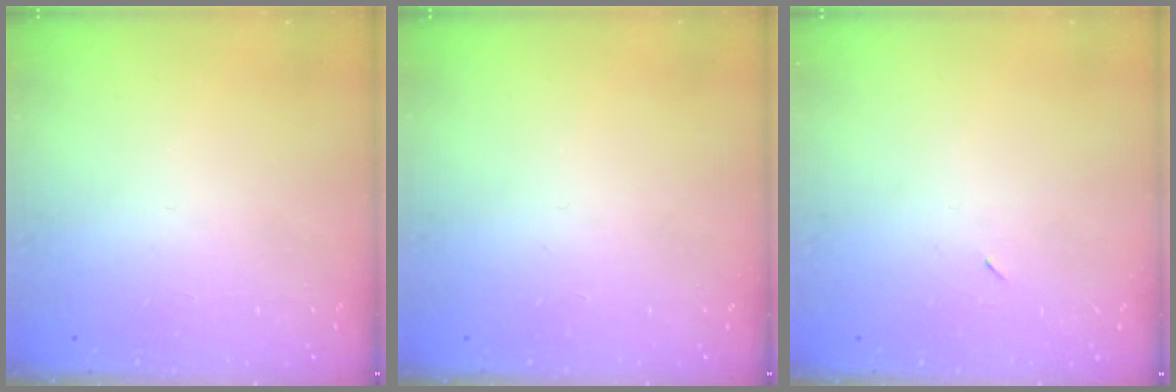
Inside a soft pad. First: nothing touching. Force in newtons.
{"total": 0.0}
{"total": 2.3, "press": 2.0, "slide": 1.2}